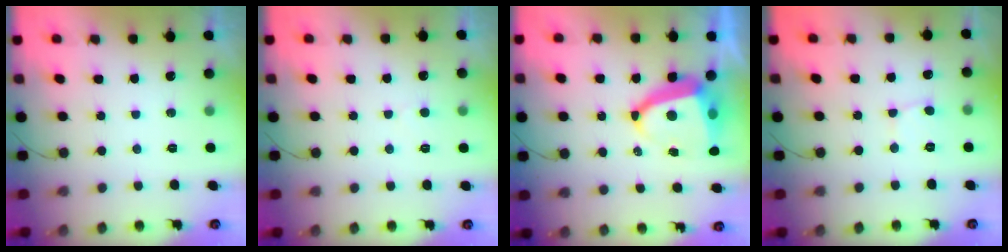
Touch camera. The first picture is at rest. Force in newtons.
{"total": 2.9, "press": 2.9, "slide": 0.3}
{"total": 10.1, "press": 10.0, "slide": 1.2}
{"total": 2.8, "press": 2.8, "slide": 0.3}